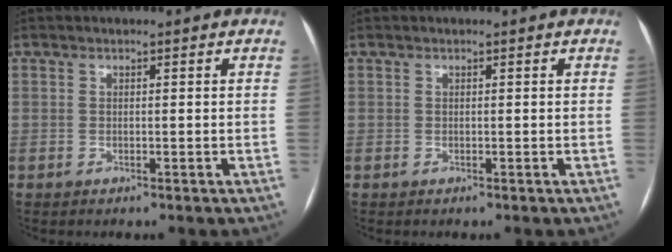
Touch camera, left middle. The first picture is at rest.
{"total": 0.0}